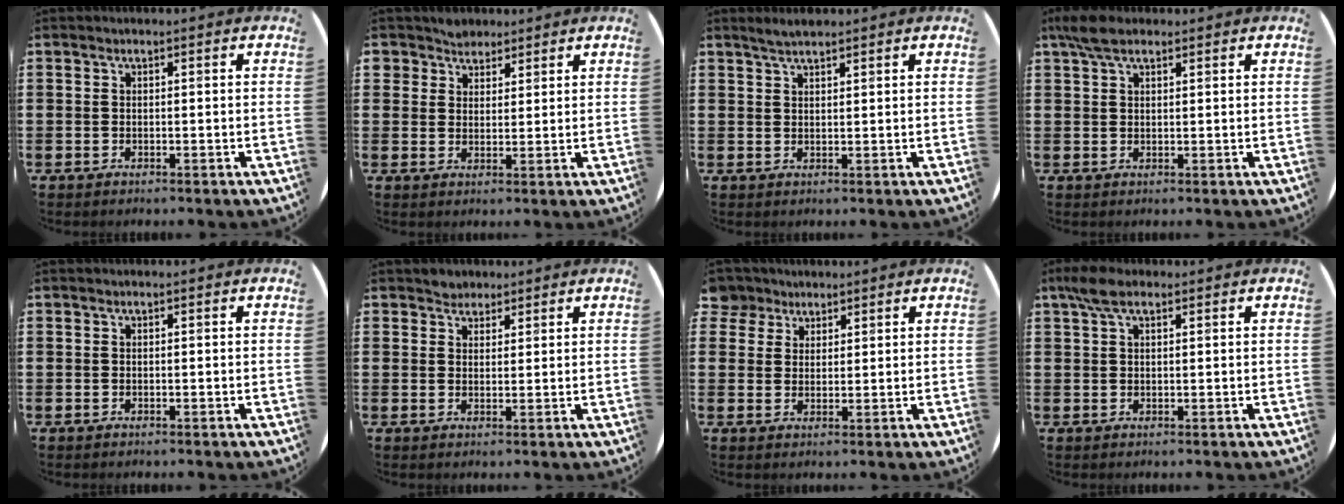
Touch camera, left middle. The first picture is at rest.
{"total": 3.3, "force": [2.9, 1.7, -0.3], "torque": [-0.005, 0.005, 0.056]}
{"total": 2.0, "force": [1.8, 0.3, 0.8], "torque": [-0.016, 0.003, 0.033]}
{"total": 4.0, "force": [2.8, 1.7, 2.3], "torque": [-0.051, 0.009, 0.051]}
{"total": 0.0}
{"total": 2.2, "force": [2.1, 0.9, -0.2], "torque": [0.009, 0.000, 0.039]}
{"total": 3.7, "force": [2.9, 2.3, -0.1], "torque": [-0.002, 0.002, 0.056]}
{"total": 3.6, "force": [2.2, 1.6, 2.4], "torque": [-0.052, 0.008, 0.039]}